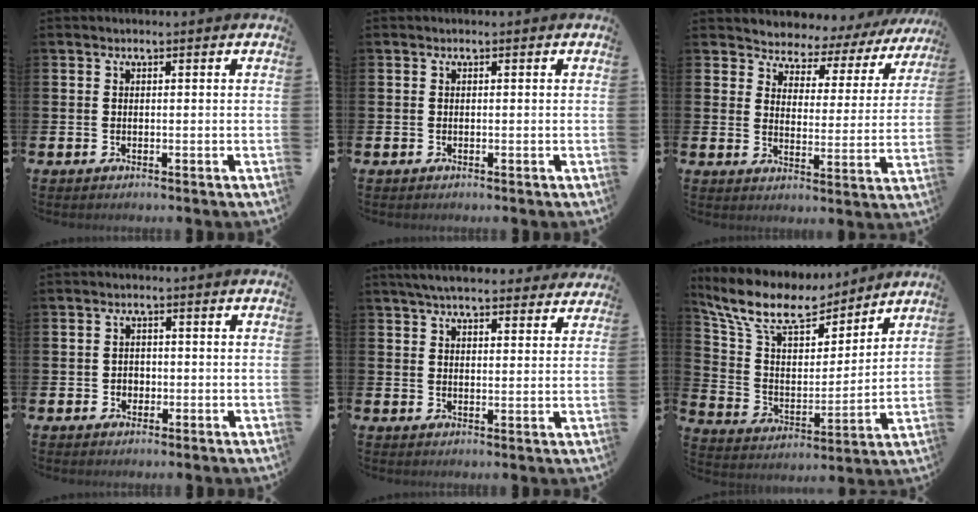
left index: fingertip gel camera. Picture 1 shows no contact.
{"total": 0.0}
{"total": 3.7, "force": [3.3, 1.5, -0.4], "torque": [-0.023, -0.035, 0.048]}
{"total": 1.6, "force": [-0.3, 1.5, 0.4], "torque": [-0.002, 0.004, -0.011]}
{"total": 5.5, "force": [5.2, 0.9, 1.5], "torque": [-0.043, -0.018, 0.095]}
{"total": 11.7, "force": [9.8, 4.5, 4.5], "torque": [-0.136, -0.059, 0.172]}